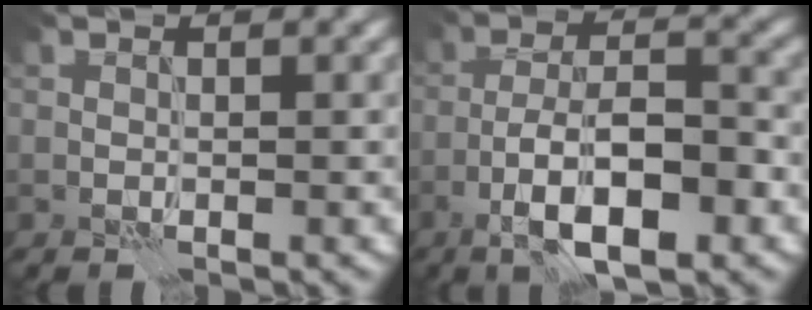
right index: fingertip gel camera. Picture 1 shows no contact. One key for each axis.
{"total": 7.5, "fx": -3.6, "fy": 2.4, "fz": 6.1, "tx": -0.102, "ty": 0.009, "tz": -0.066}